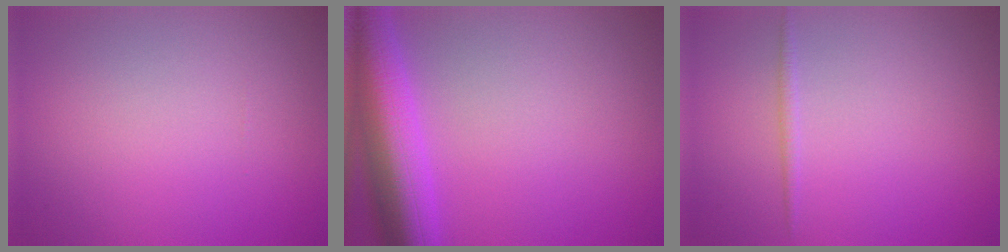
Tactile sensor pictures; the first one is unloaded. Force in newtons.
{"total": 8.6, "press": 8.6, "slide": 0.2}
{"total": 0.7, "press": 0.7, "slide": 0.0}